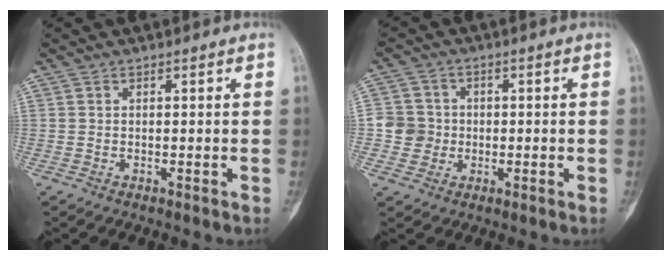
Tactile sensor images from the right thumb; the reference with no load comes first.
{"total": 5.5, "force": [-0.6, 5.4, 0.8], "torque": [0.017, 0.011, -0.017]}